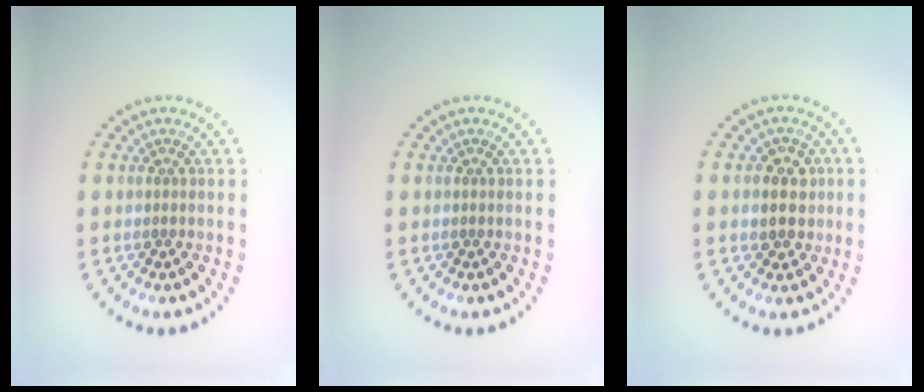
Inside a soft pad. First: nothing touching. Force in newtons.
{"total": 0.0}
{"total": 3.0, "press": 2.9, "slide": 0.9}